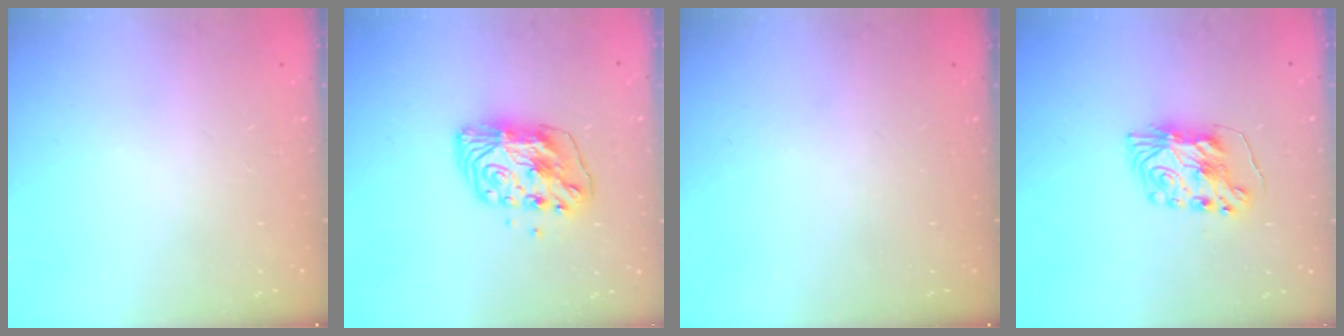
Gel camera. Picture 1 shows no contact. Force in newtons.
{"total": 10.2, "press": 10.2, "slide": 0.9}
{"total": 0.0}
{"total": 8.2, "press": 8.2, "slide": 0.6}